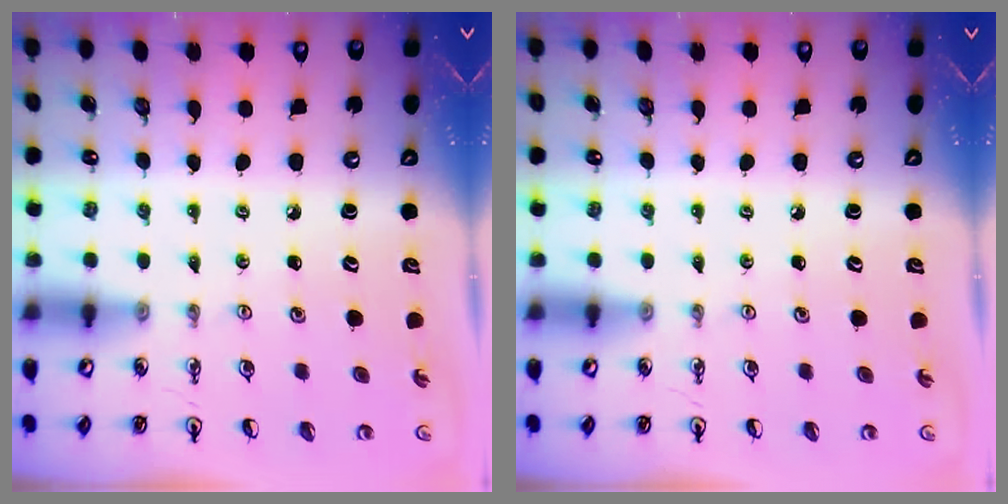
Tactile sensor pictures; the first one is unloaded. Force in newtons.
{"total": 0.0}